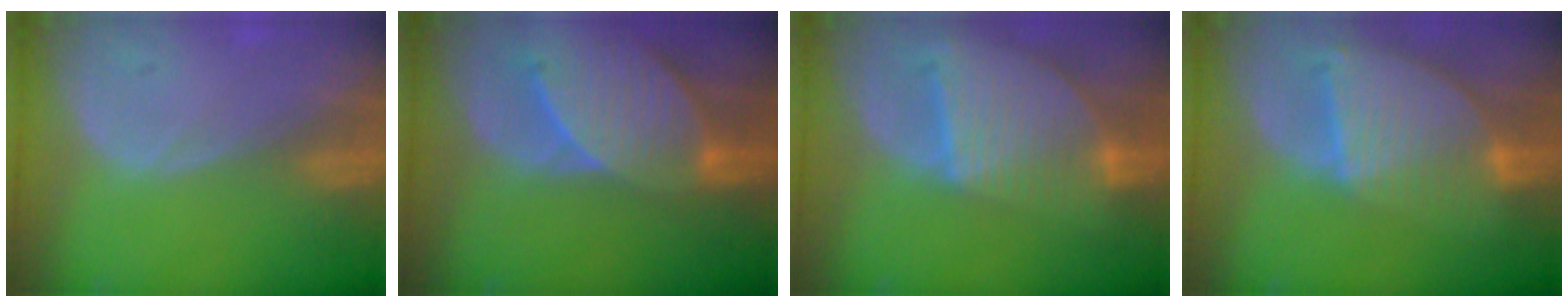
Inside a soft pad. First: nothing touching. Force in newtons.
{"total": 9.3, "press": 8.6, "slide": 3.6}
{"total": 9.5, "press": 8.2, "slide": 4.8}
{"total": 9.4, "press": 8.1, "slide": 4.8}